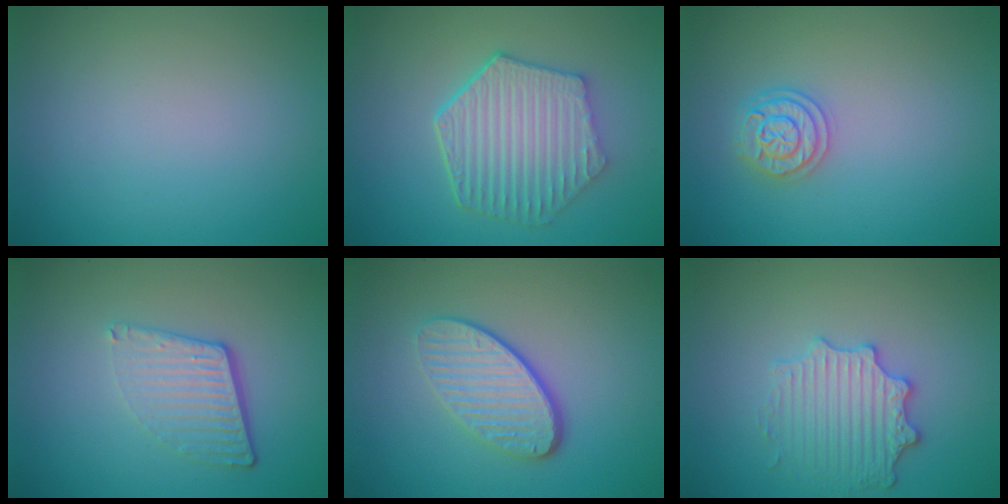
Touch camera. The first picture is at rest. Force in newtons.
{"total": 6.5, "press": 4.9, "slide": 4.3}
{"total": 2.4, "press": 2.4, "slide": 0.4}
{"total": 4.3, "press": 2.8, "slide": 3.3}
{"total": 4.3, "press": 3.3, "slide": 2.8}
{"total": 3.5, "press": 3.3, "slide": 1.0}